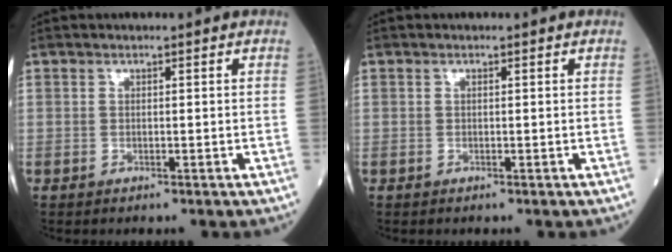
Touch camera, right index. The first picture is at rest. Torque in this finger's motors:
{"motor_torque": [-0.04, -0.02, 0.05, 0.01]}